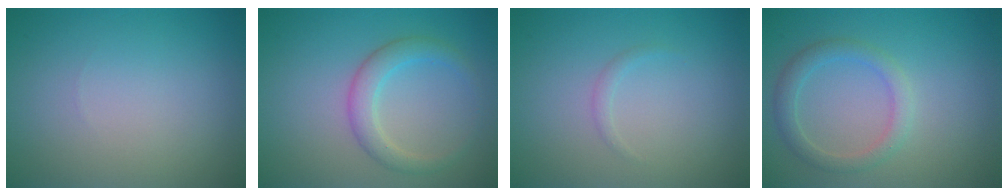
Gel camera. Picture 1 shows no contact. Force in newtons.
{"total": 2.8, "press": 2.8, "slide": 0.1}
{"total": 0.7, "press": 0.7, "slide": 0.0}
{"total": 2.4, "press": 2.4, "slide": 0.1}